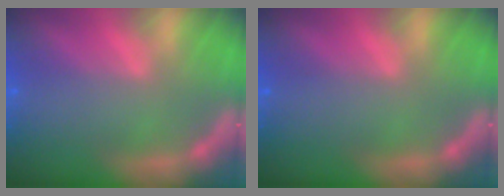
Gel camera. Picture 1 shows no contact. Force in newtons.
{"total": 0.0}